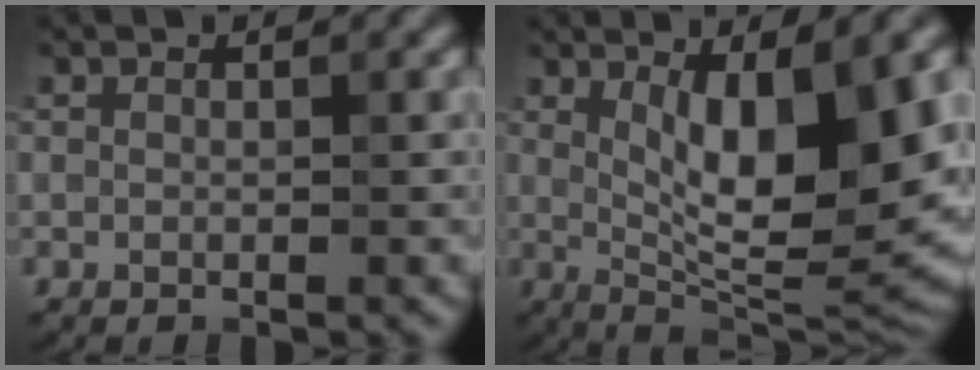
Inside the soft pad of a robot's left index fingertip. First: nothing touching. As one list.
[{"total": 12.2, "force": [1.9, 3.6, 11.5], "torque": [-0.160, -0.009, 0.034]}]